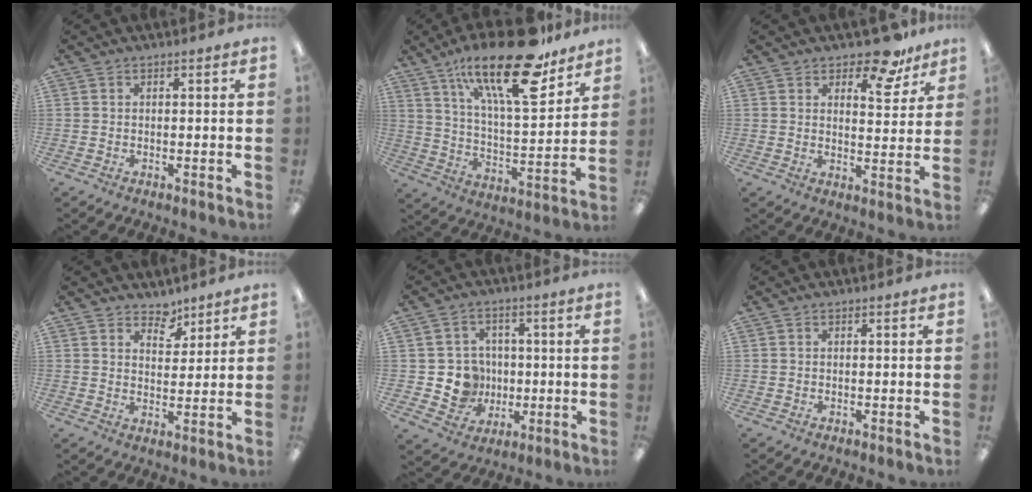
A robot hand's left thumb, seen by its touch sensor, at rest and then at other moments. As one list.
[{"total": 25.4, "force": [16.3, 8.4, 17.7], "torque": [-0.278, -0.093, 0.265]}, {"total": 10.0, "force": [7.7, 4.0, 4.8], "torque": [-0.054, -0.048, 0.133]}, {"total": 5.3, "force": [4.5, 2.7, 0.9], "torque": [0.001, -0.030, 0.078]}, {"total": 8.1, "force": [-0.4, 7.9, 2.0], "torque": [-0.044, 0.005, 0.001]}, {"total": 0.0}]